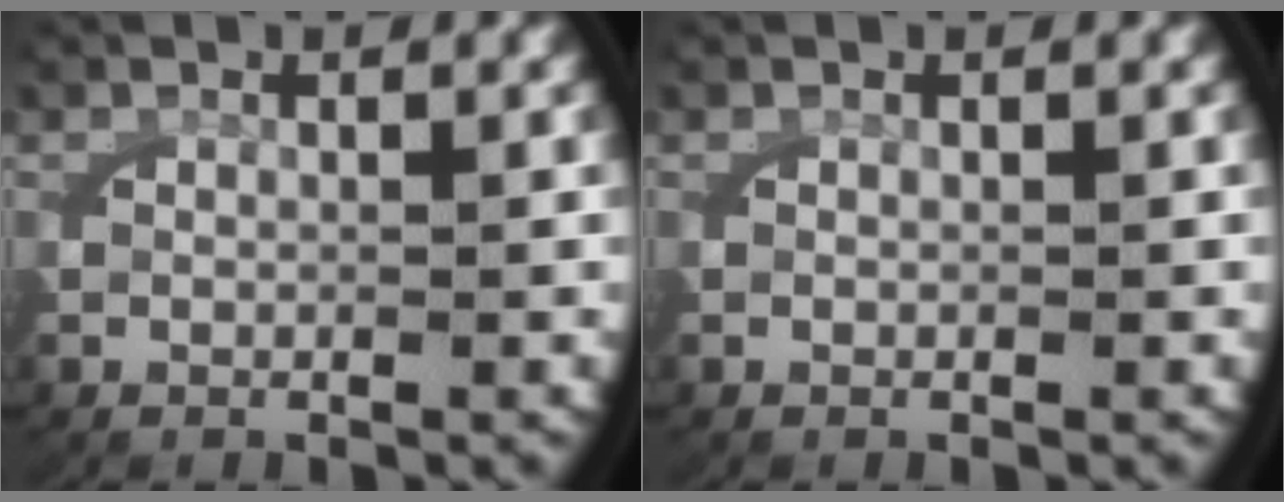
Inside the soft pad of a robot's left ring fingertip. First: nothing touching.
{"total": 0.0}